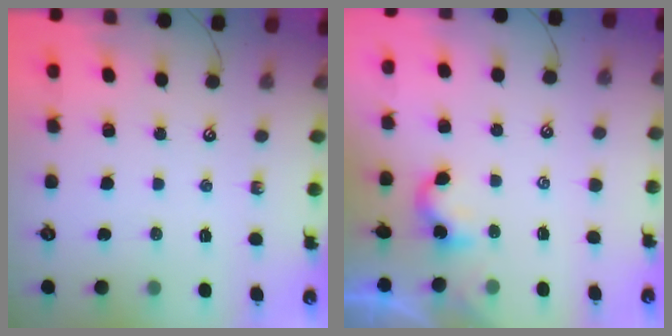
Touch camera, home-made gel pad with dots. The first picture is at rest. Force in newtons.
{"total": 2.8, "press": 2.7, "slide": 0.3}